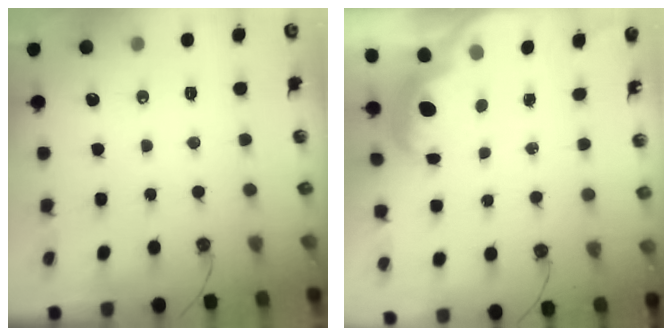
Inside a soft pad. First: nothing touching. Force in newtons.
{"total": 2.5, "press": 2.5, "slide": 0.6}